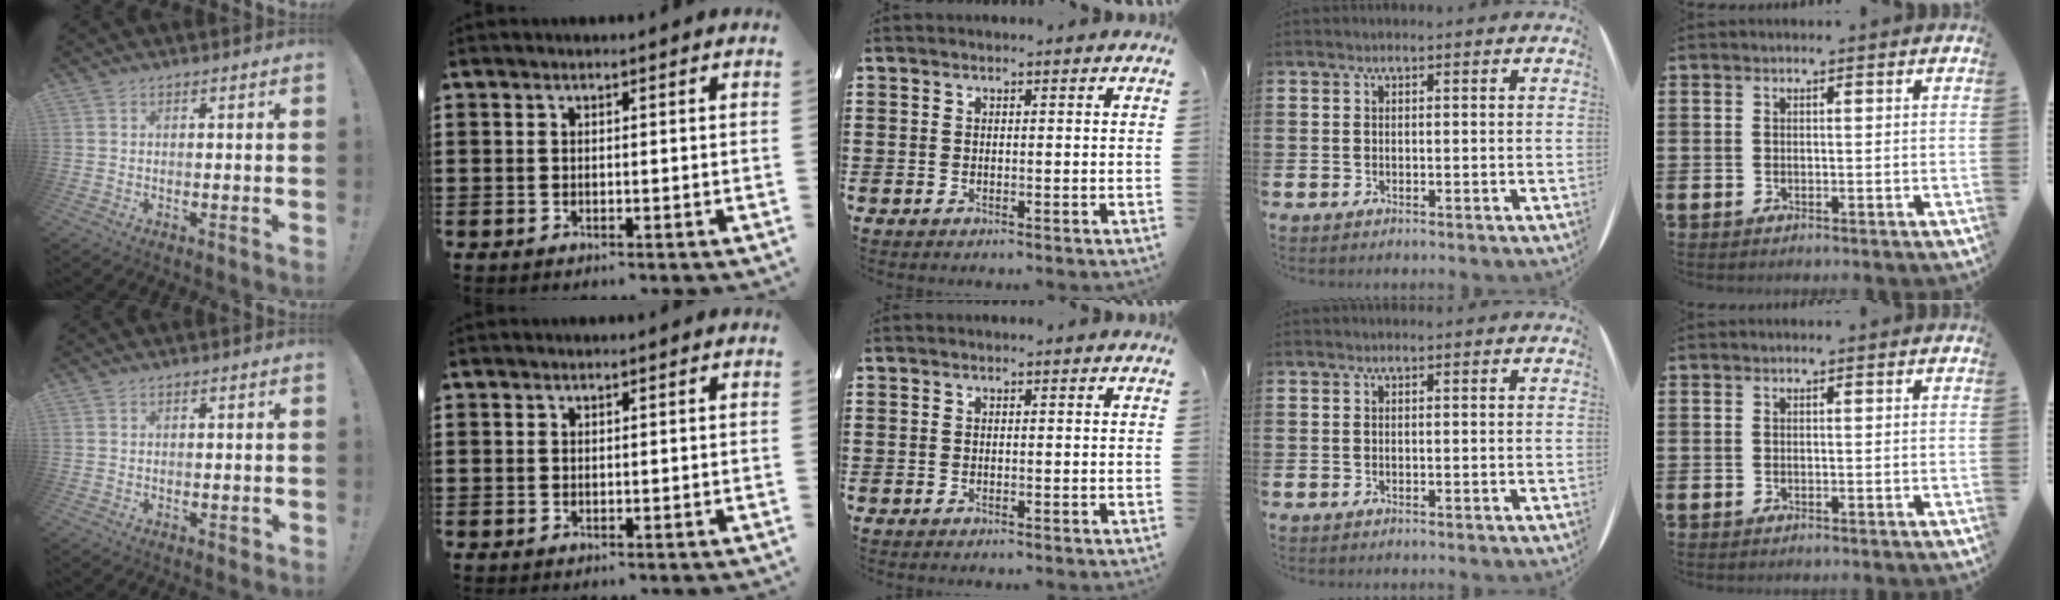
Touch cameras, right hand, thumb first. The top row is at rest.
{"thumb": {"total": 1.3, "force": [-0.1, 0.9, 0.9], "torque": [-0.009, 0.002, -0.002]}, "index": {"total": 0.5, "force": [0.3, 0.5, 0.0], "torque": [-0.001, 0.003, 0.005]}}